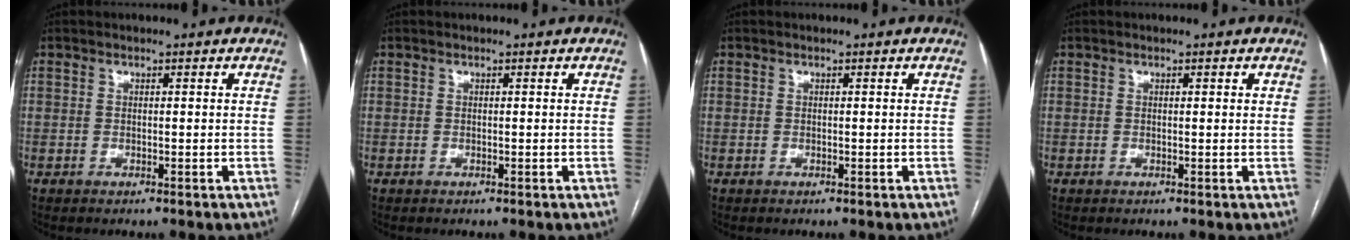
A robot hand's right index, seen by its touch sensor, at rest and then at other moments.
{"total": 0.0}
{"total": 0.0}
{"total": 0.5, "force": [0.3, 0.1, 0.5], "torque": [-0.008, 0.001, 0.002]}